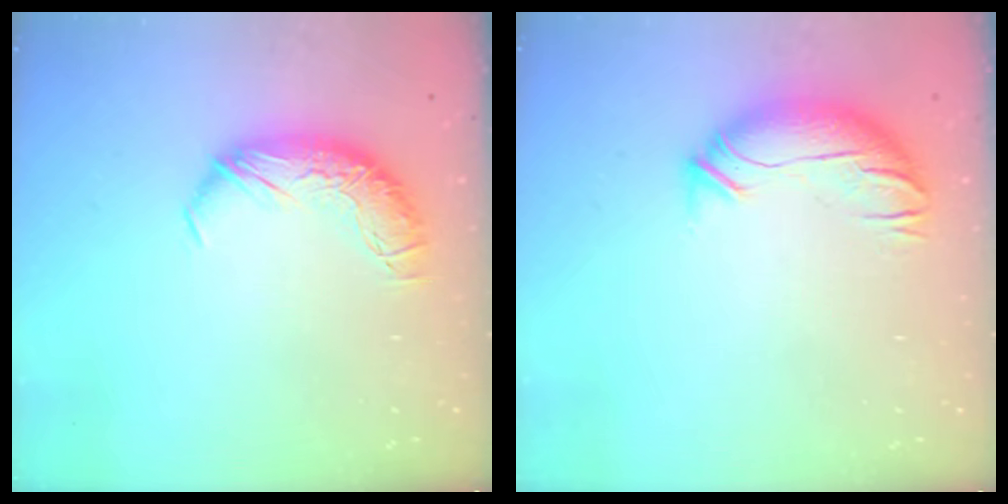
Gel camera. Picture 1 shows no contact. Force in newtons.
{"total": 3.3, "press": 2.6, "slide": 2.1}